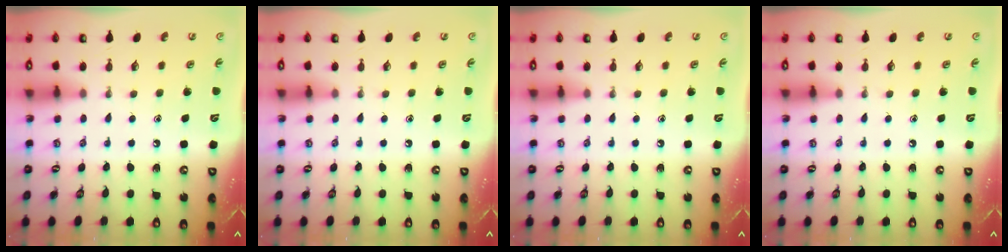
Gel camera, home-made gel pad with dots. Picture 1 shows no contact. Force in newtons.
{"total": 0.0}
{"total": 0.0}
{"total": 0.0}